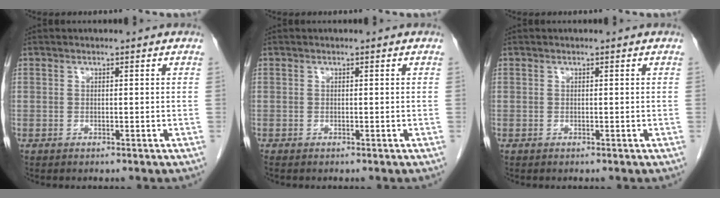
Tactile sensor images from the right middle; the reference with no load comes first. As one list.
[{"total": 0.0}, {"total": 0.0}]